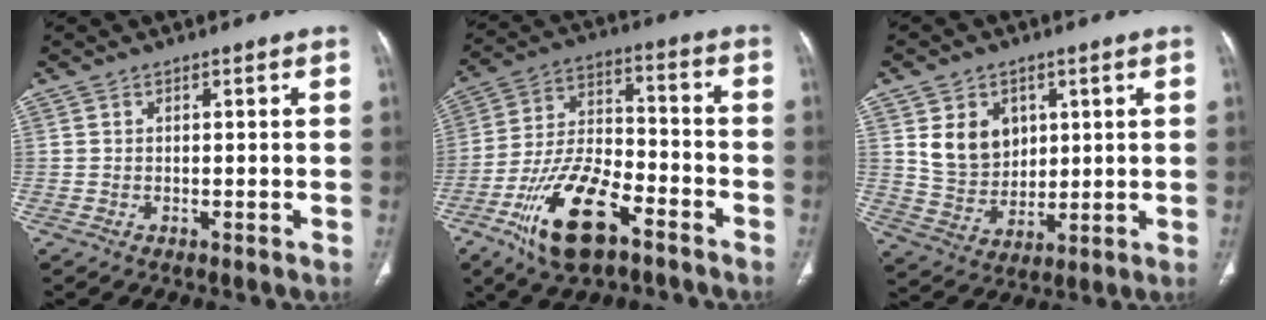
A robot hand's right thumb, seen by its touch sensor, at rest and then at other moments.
{"total": 17.0, "force": [-9.5, 7.3, 12.0], "torque": [-0.222, 0.055, -0.171]}
{"total": 9.6, "force": [3.1, 7.8, 4.8], "torque": [-0.051, -0.020, 0.072]}